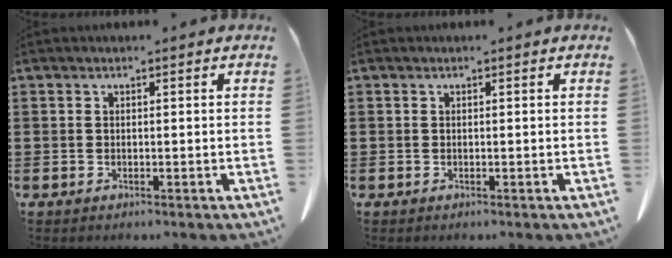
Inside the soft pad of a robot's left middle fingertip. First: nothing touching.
{"total": 0.0}